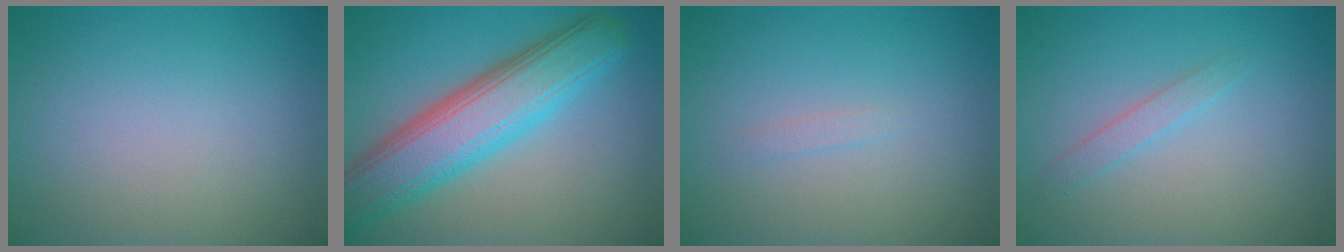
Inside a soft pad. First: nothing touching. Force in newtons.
{"total": 8.2, "press": 8.2, "slide": 0.4}
{"total": 0.6, "press": 0.6, "slide": 0.1}
{"total": 1.2, "press": 1.2, "slide": 0.0}